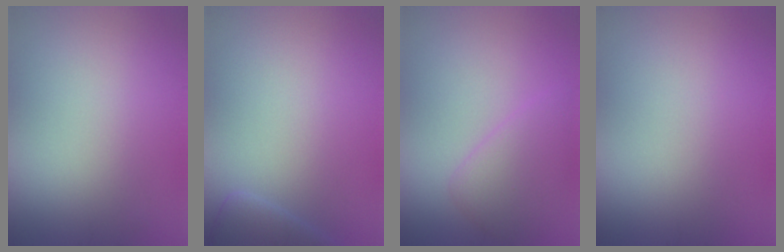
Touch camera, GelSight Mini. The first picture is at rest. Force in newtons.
{"total": 2.2, "press": 2.2, "slide": 0.2}
{"total": 3.1, "press": 3.1, "slide": 0.1}
{"total": 0.0}